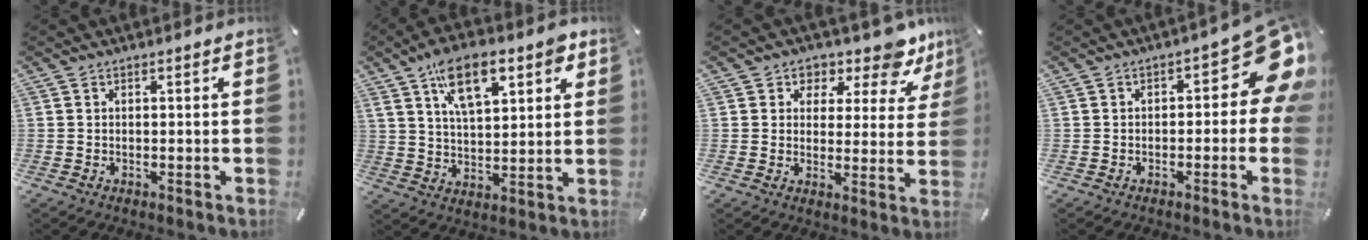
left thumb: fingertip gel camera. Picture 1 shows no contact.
{"total": 13.4, "force": [7.2, 6.4, 9.3], "torque": [-0.152, -0.017, 0.125]}
{"total": 9.3, "force": [7.0, 4.4, 4.2], "torque": [-0.054, -0.057, 0.119]}
{"total": 13.2, "force": [3.5, 6.0, 11.3], "torque": [-0.132, -0.030, 0.059]}